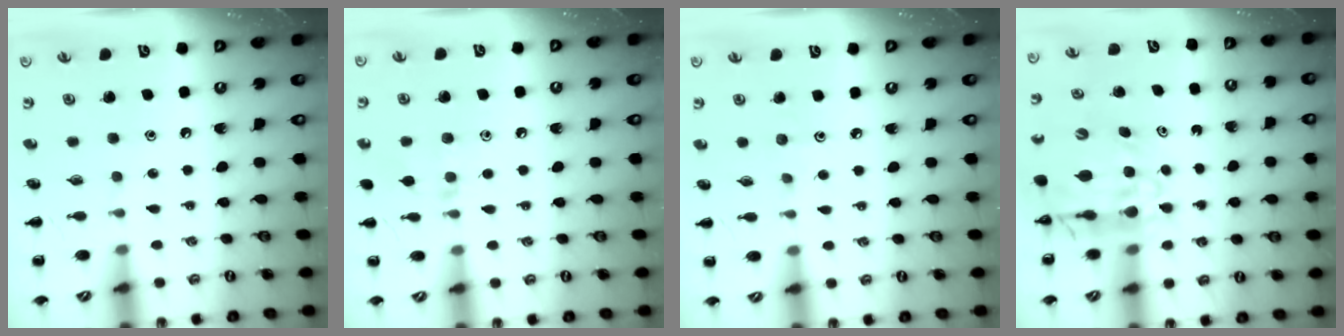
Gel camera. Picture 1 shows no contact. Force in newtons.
{"total": 6.9, "press": 6.5, "slide": 2.2}
{"total": 2.9, "press": 2.7, "slide": 1.2}
{"total": 12.4, "press": 11.7, "slide": 4.1}